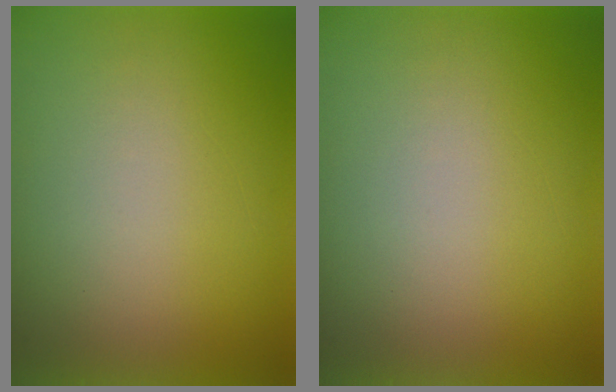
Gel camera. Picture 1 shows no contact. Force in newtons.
{"total": 0.0}